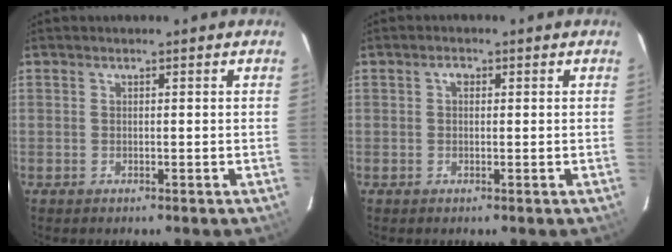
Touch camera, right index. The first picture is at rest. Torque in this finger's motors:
{"motor_torque": [0.16, -0.03, 0.03, 0.02]}